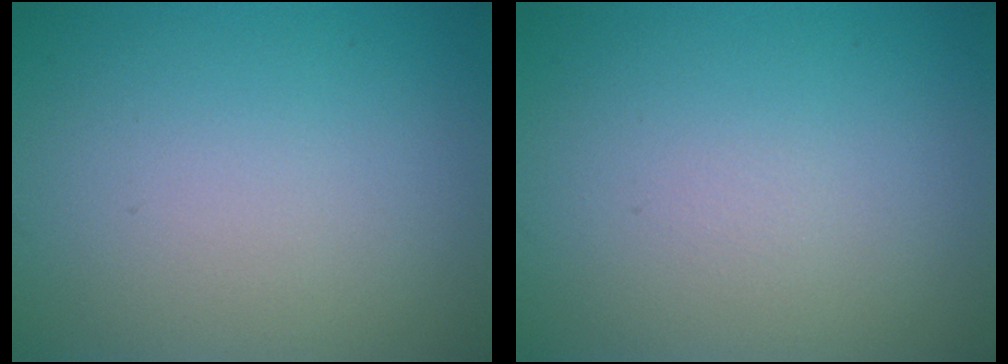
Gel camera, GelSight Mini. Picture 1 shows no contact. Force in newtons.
{"total": 0.0}